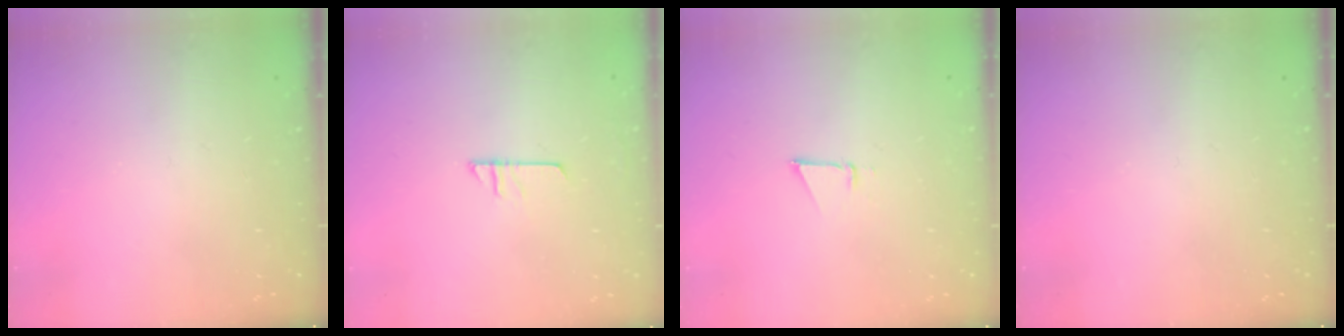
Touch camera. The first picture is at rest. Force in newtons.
{"total": 6.4, "press": 6.4, "slide": 0.3}
{"total": 2.6, "press": 2.5, "slide": 0.8}
{"total": 0.0}